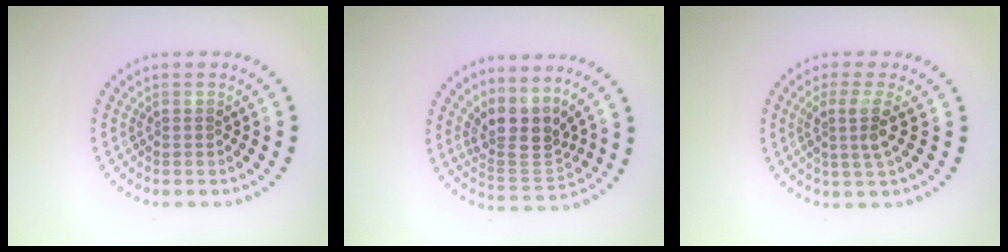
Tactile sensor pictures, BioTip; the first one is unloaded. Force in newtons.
{"total": 3.8, "press": 2.9, "slide": 2.4}
{"total": 2.6, "press": 2.0, "slide": 1.7}